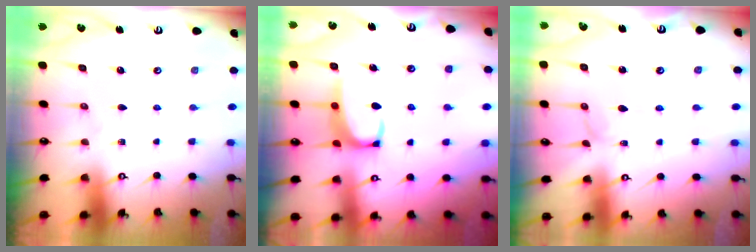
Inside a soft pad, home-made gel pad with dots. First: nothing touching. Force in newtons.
{"total": 3.5, "press": 3.5, "slide": 0.7}
{"total": 1.3, "press": 1.3, "slide": 0.0}